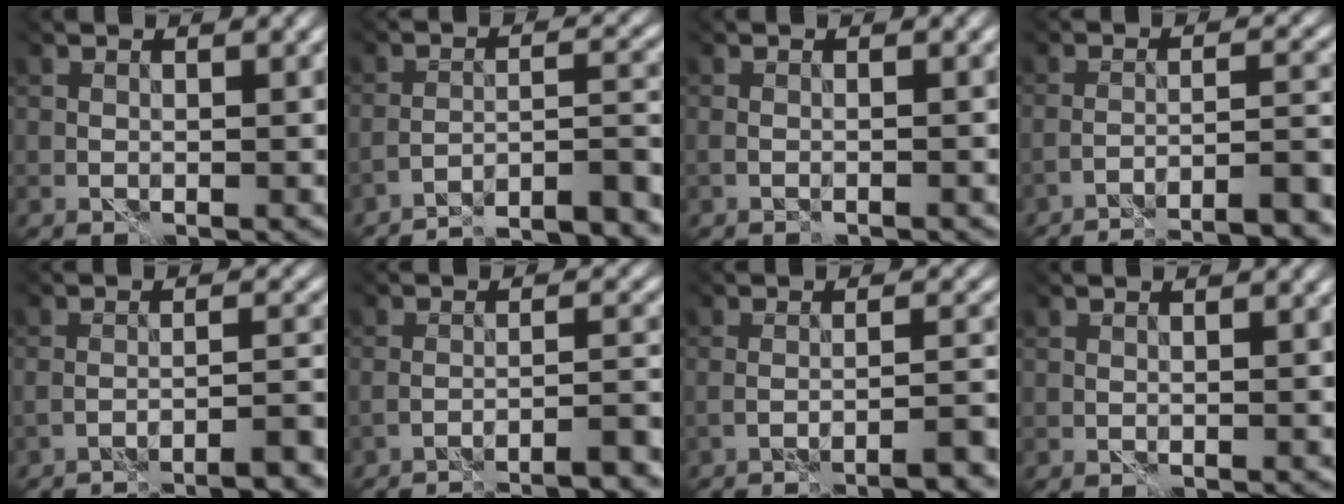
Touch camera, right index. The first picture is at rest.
{"total": 10.1, "force": [-9.5, 0.8, 3.5], "torque": [-0.028, 0.014, -0.130]}
{"total": 0.8, "force": [-0.8, 0.0, 0.3], "torque": [-0.006, 0.003, -0.013]}
{"total": 7.7, "force": [-6.8, 0.4, 3.5], "torque": [-0.033, 0.012, -0.093]}
{"total": 4.6, "force": [-4.0, -0.1, 2.2], "torque": [-0.022, 0.009, -0.066]}
{"total": 5.1, "force": [-4.4, 0.0, 2.6], "torque": [-0.024, 0.011, -0.070]}
{"total": 4.2, "force": [-3.1, 0.1, 2.7], "torque": [-0.031, 0.001, -0.053]}
{"total": 0.0}